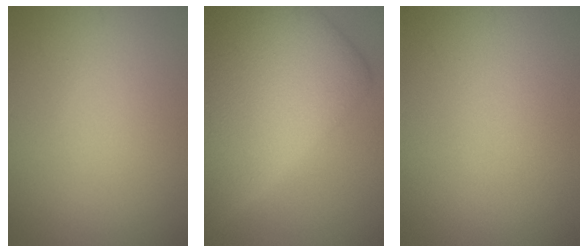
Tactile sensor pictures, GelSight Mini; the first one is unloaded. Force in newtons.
{"total": 16.2, "press": 16.2, "slide": 0.3}
{"total": 0.0}